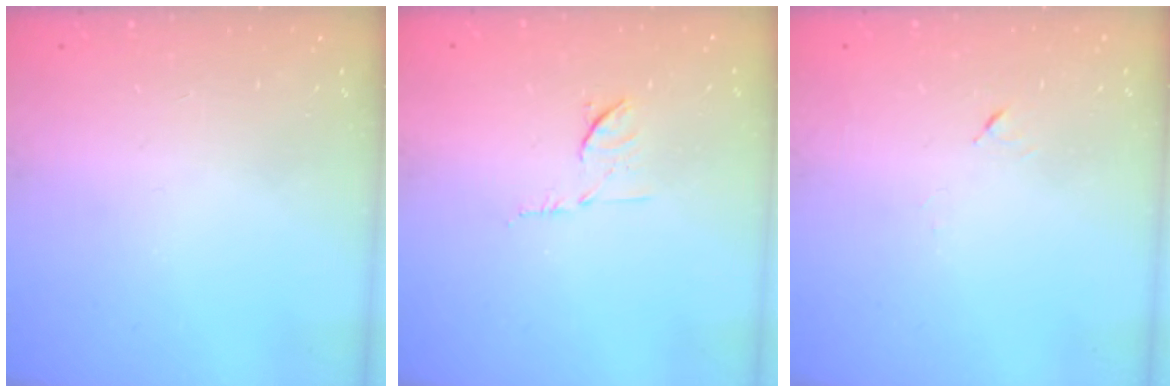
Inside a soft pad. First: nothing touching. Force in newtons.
{"total": 6.6, "press": 6.5, "slide": 0.9}
{"total": 4.2, "press": 4.1, "slide": 0.7}